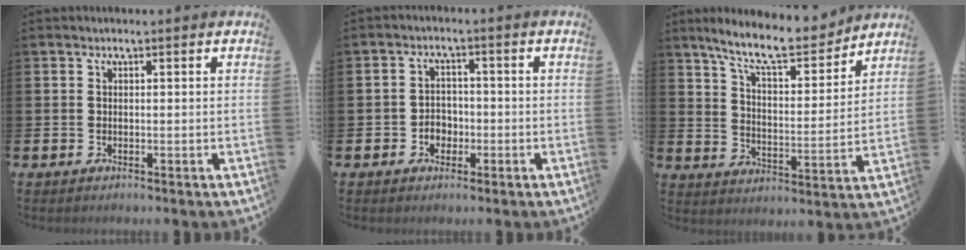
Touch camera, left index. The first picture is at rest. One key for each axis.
{"total": 2.9, "fx": -1.2, "fy": 2.4, "fz": 1.1, "tx": -0.013, "ty": 0.000, "tz": -0.030}
{"total": 10.5, "fx": 9.3, "fy": 2.1, "fz": 4.4, "tx": -0.110, "ty": -0.055, "tz": 0.161}